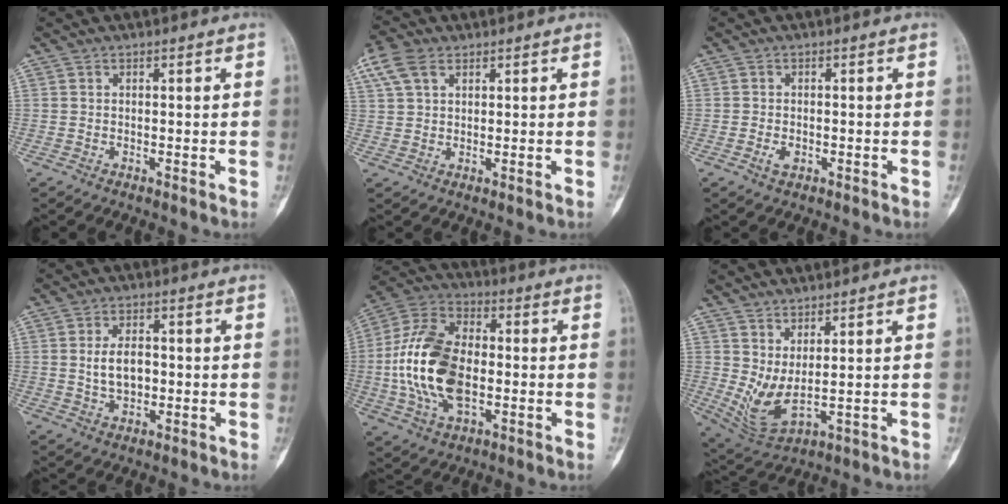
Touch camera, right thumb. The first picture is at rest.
{"total": 6.4, "force": [3.2, 3.8, 4.0], "torque": [-0.088, 0.013, 0.067]}
{"total": 1.9, "force": [-0.6, 1.2, 1.3], "torque": [-0.023, 0.001, -0.011]}
{"total": 5.8, "force": [0.0, 3.7, 4.5], "torque": [-0.068, 0.004, 0.002]}
{"total": 18.4, "force": [-1.6, 10.8, 14.8], "torque": [-0.290, 0.021, -0.031]}
{"total": 7.9, "force": [1.6, 2.3, 7.4], "torque": [-0.154, -0.026, 0.046]}